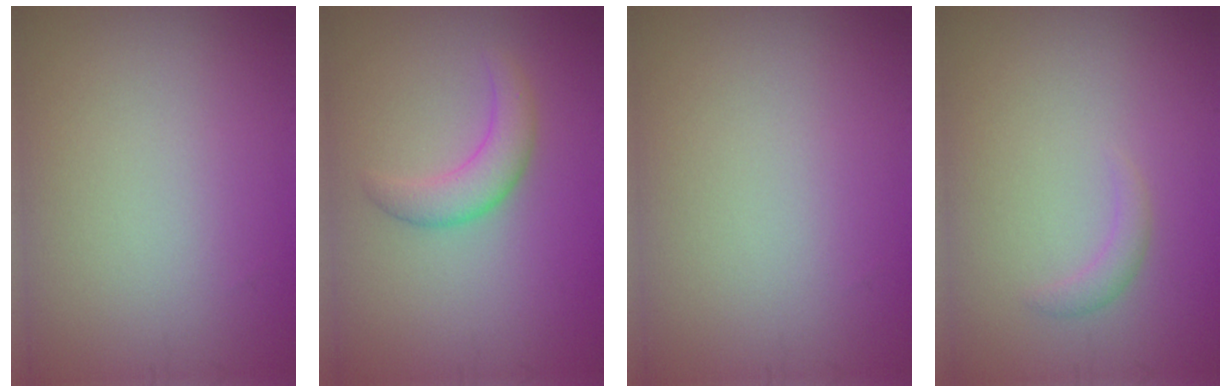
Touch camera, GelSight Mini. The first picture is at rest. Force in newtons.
{"total": 2.7, "press": 2.7, "slide": 0.1}
{"total": 0.0}
{"total": 1.1, "press": 1.1, "slide": 0.1}